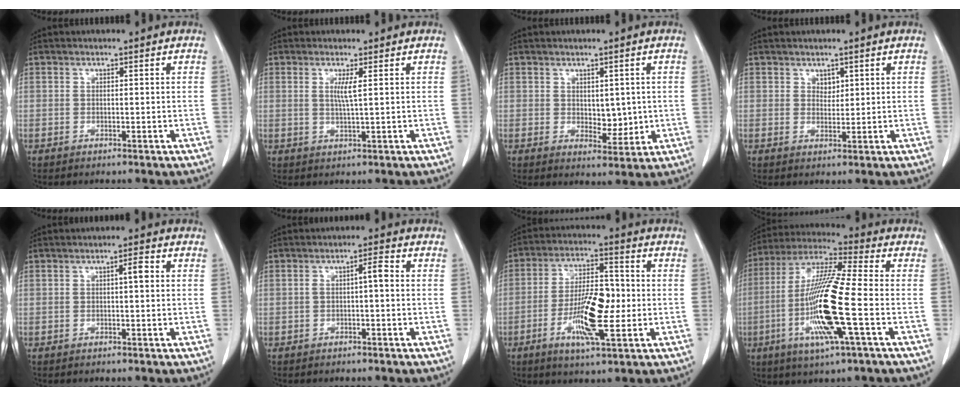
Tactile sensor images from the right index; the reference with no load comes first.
{"total": 2.4, "force": [0.6, -0.4, 2.3], "torque": [-0.048, -0.004, 0.012]}
{"total": 4.0, "force": [0.5, 2.3, 3.2], "torque": [-0.038, -0.006, 0.019]}
{"total": 1.5, "force": [0.9, 1.0, 0.7], "torque": [-0.005, -0.003, 0.017]}
{"total": 1.9, "force": [0.4, 0.3, 1.9], "torque": [-0.027, 0.006, 0.007]}
{"total": 2.6, "force": [-0.1, 0.4, 2.6], "torque": [-0.040, 0.012, 0.000]}
{"total": 13.7, "force": [-2.6, 3.5, 13.0], "torque": [-0.240, 0.006, -0.043]}
{"total": 16.6, "force": [-3.9, 0.6, 16.1], "torque": [-0.331, -0.011, -0.079]}